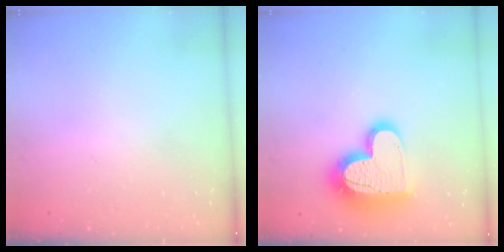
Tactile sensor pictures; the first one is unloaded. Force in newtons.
{"total": 17.7, "press": 17.7, "slide": 1.5}